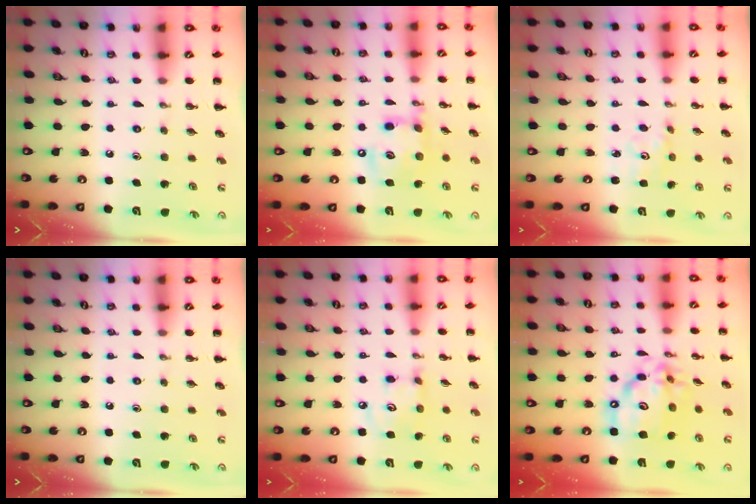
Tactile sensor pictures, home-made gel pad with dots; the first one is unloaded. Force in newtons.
{"total": 13.4, "press": 13.3, "slide": 2.1}
{"total": 2.1, "press": 2.0, "slide": 0.6}
{"total": 0.0}
{"total": 4.8, "press": 4.8, "slide": 0.6}
{"total": 15.1, "press": 14.5, "slide": 4.2}